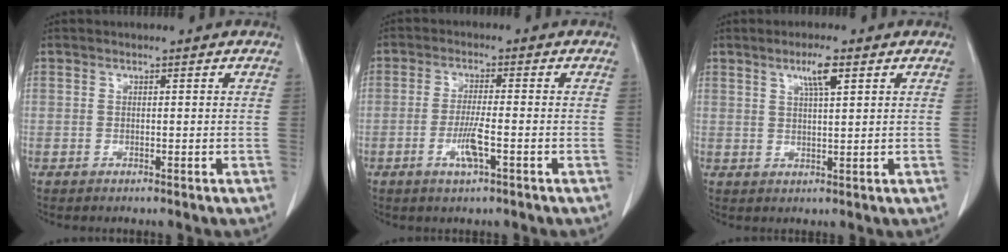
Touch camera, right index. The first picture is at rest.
{"total": 4.4, "force": [-1.6, 0.3, 4.1], "torque": [-0.078, -0.005, -0.030]}
{"total": 3.9, "force": [2.1, 0.3, 3.3], "torque": [-0.061, 0.000, 0.037]}